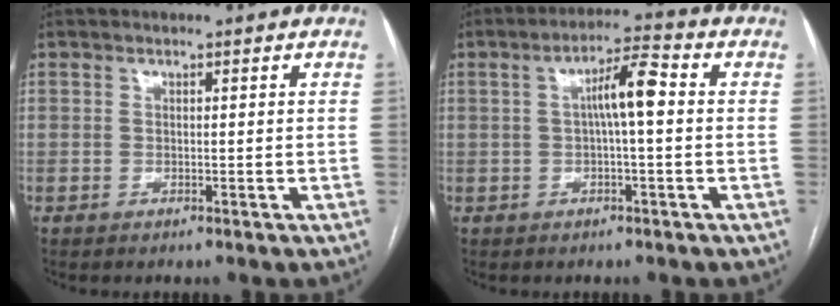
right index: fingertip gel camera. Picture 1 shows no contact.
{"total": 6.1, "force": [0.4, 0.7, 6.1], "torque": [-0.103, 0.019, 0.006]}